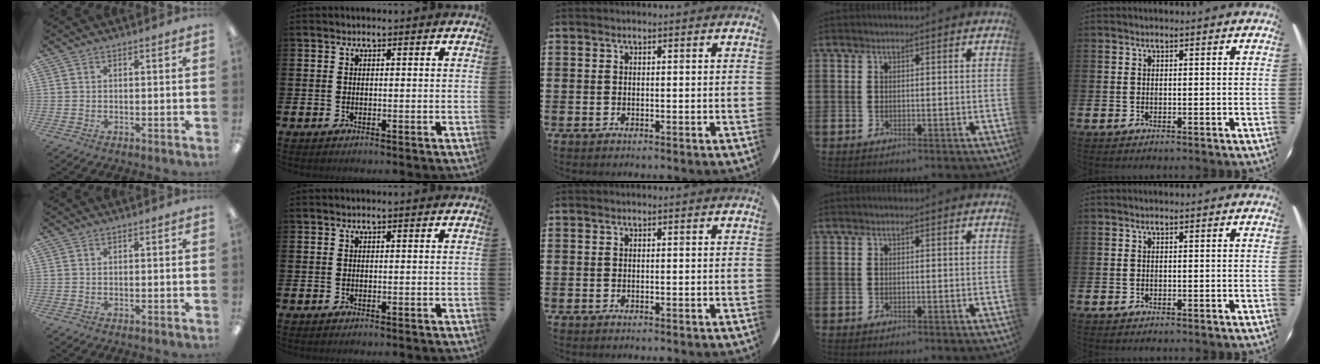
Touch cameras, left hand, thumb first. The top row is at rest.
{}